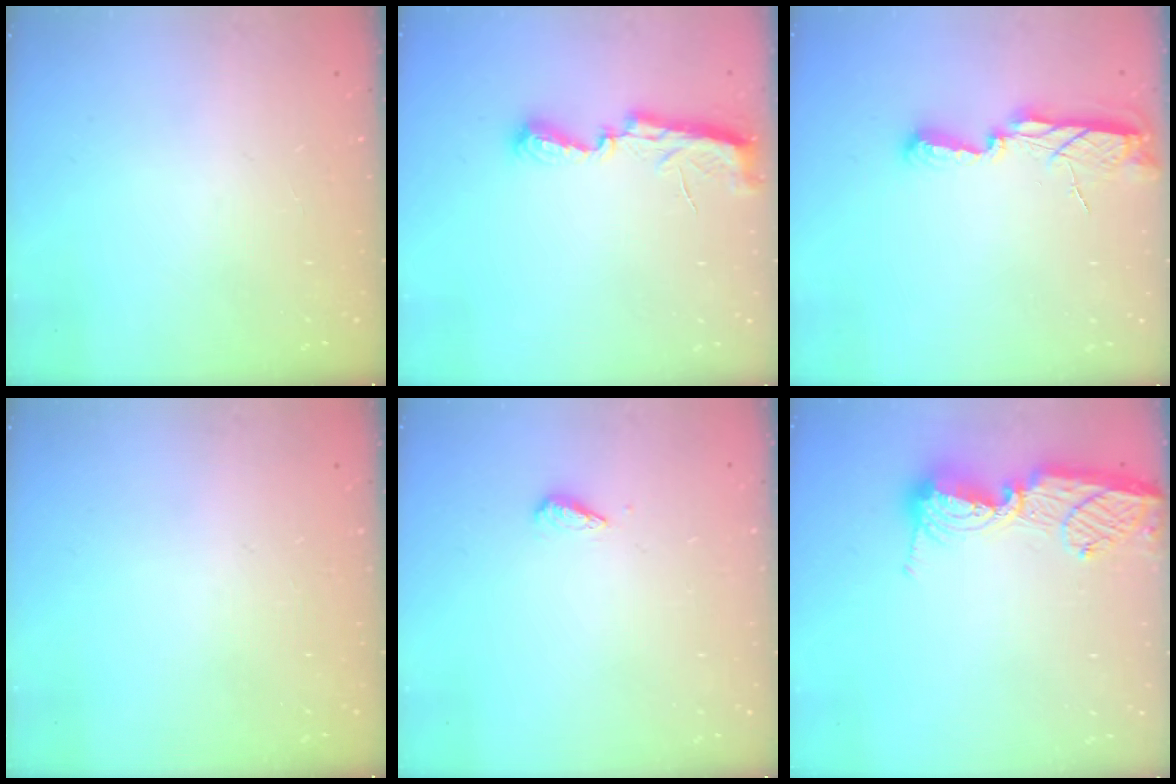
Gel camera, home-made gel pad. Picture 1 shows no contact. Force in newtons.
{"total": 7.0, "press": 7.0, "slide": 0.6}
{"total": 7.5, "press": 7.5, "slide": 0.8}
{"total": 0.0}
{"total": 3.0, "press": 2.9, "slide": 0.6}
{"total": 12.7, "press": 12.6, "slide": 1.2}